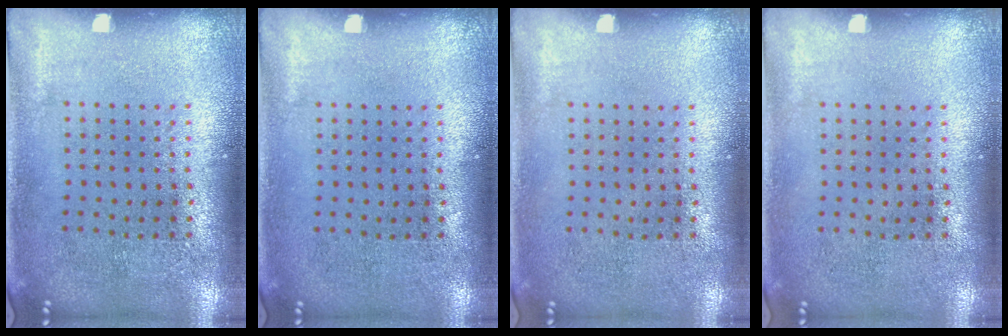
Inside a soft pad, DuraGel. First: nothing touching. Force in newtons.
{"total": 0.0}
{"total": 0.0}
{"total": 0.0}